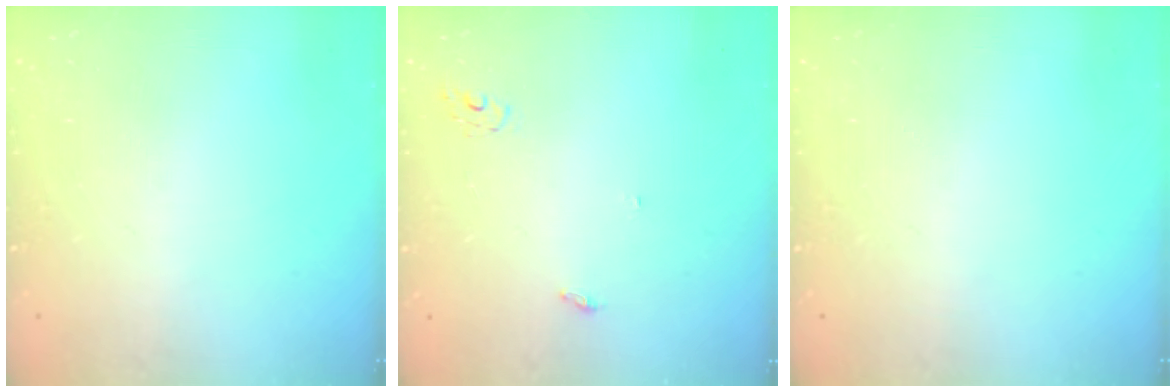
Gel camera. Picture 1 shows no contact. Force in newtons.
{"total": 2.8, "press": 2.8, "slide": 0.2}
{"total": 0.0}